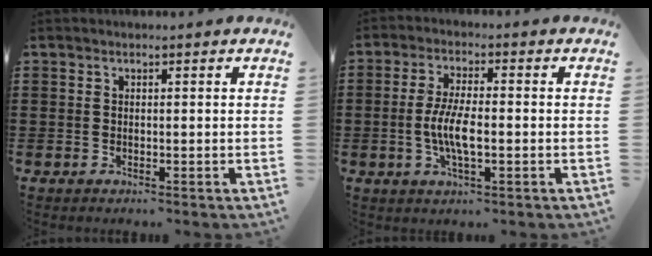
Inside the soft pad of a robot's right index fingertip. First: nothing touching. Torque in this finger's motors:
{"motor_torque": [1.88, 0.26, 0.76, 0.17]}